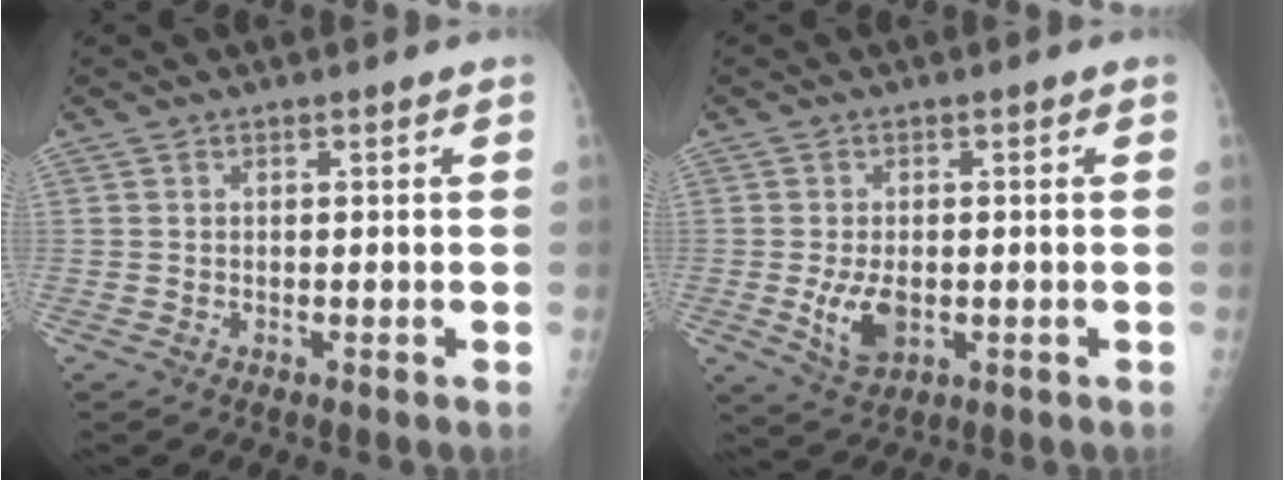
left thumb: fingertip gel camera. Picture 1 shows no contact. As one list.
[{"total": 6.0, "force": [-1.1, 3.6, 4.7], "torque": [-0.082, -0.010, -0.012]}]